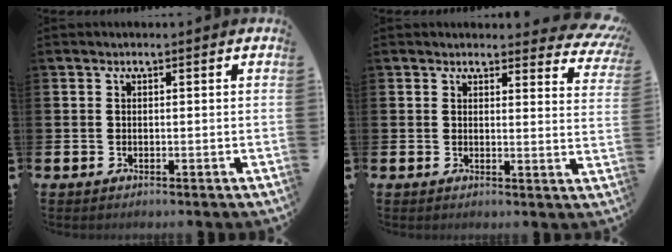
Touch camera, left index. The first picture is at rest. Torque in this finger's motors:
{"motor_torque": [1.03, -1.11, 0.36, 0.01]}